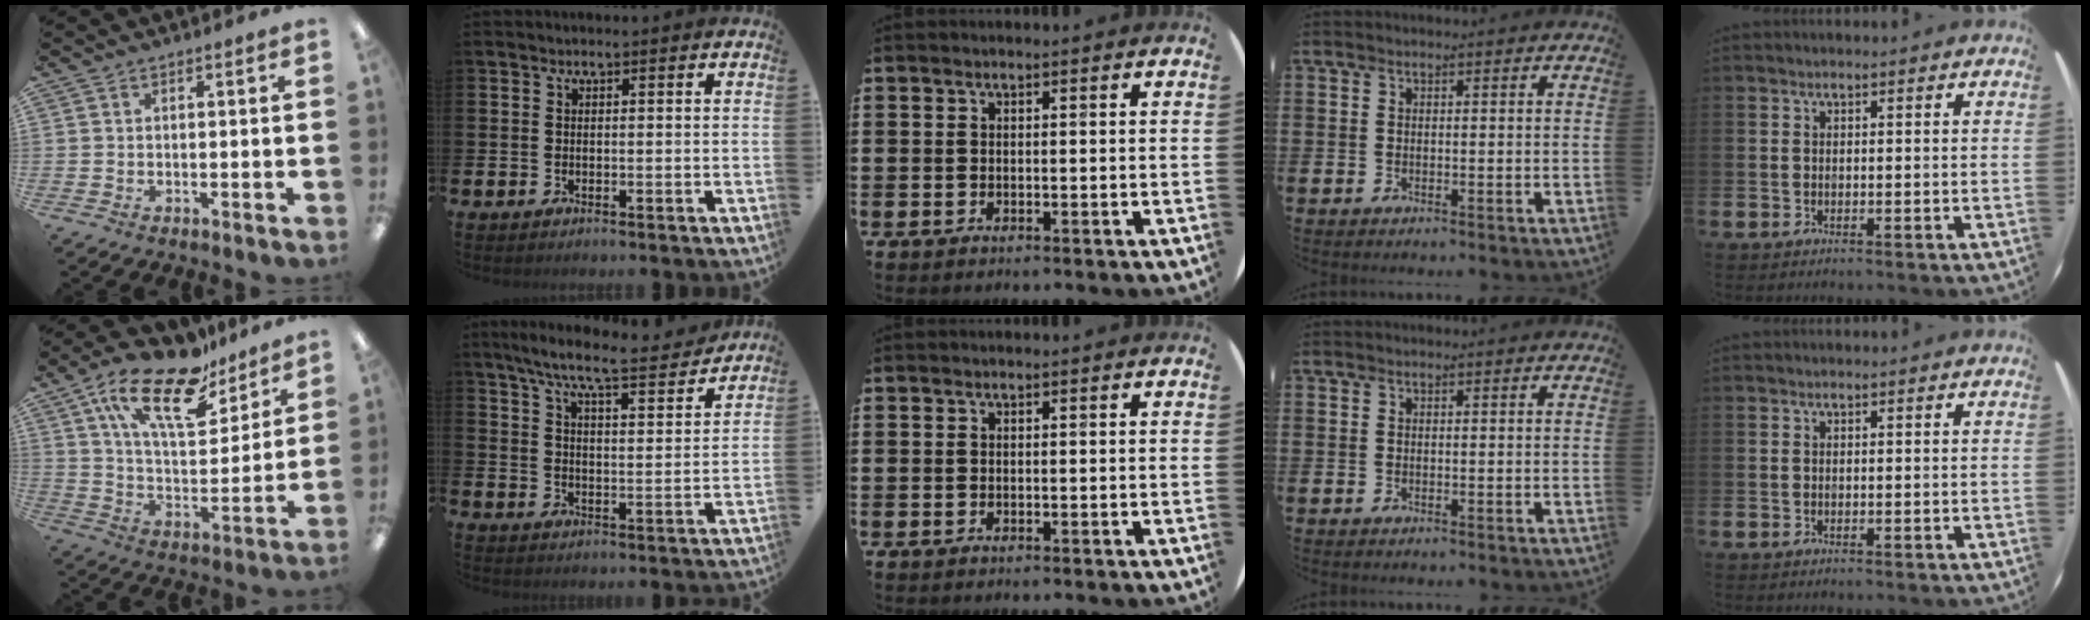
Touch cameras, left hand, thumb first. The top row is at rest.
{"thumb": {"total": 21.3, "force": [14.0, 8.8, 13.5], "torque": [-0.233, -0.068, 0.241]}, "index": {"total": 8.0, "force": [7.2, 0.4, 3.6], "torque": [-0.088, -0.048, 0.121]}}